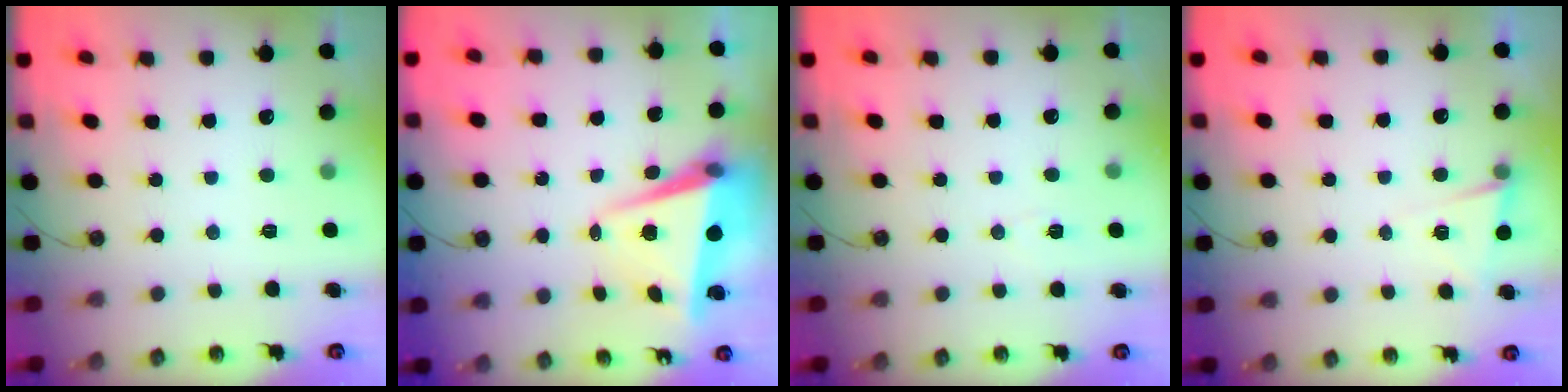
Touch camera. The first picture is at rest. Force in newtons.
{"total": 7.3, "press": 7.2, "slide": 1.3}
{"total": 3.4, "press": 2.6, "slide": 2.1}
{"total": 4.4, "press": 4.1, "slide": 1.7}